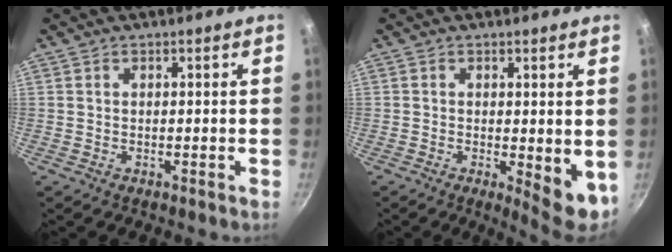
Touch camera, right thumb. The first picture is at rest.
{"total": 6.6, "force": [-0.4, 2.5, 6.1], "torque": [-0.073, -0.010, 0.000]}